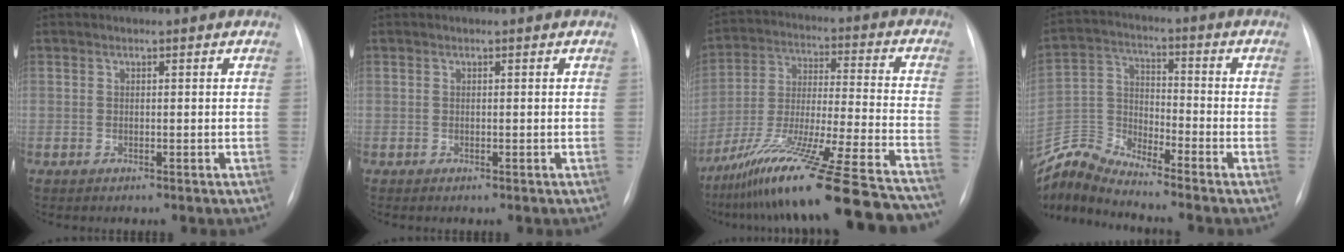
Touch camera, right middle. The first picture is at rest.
{"total": 0.0}
{"total": 26.8, "force": [-22.4, -0.3, 14.7], "torque": [-0.213, -0.033, -0.360]}
{"total": 8.6, "force": [-8.5, -1.1, 0.0], "torque": [-0.015, 0.022, -0.171]}